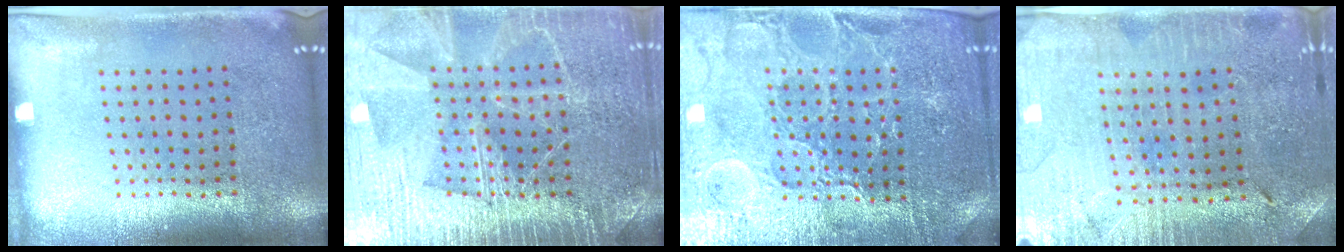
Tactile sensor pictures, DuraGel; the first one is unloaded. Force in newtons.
{"total": 6.6, "press": 6.5, "slide": 0.9}
{"total": 4.2, "press": 4.1, "slide": 1.2}
{"total": 1.0, "press": 0.9, "slide": 0.2}